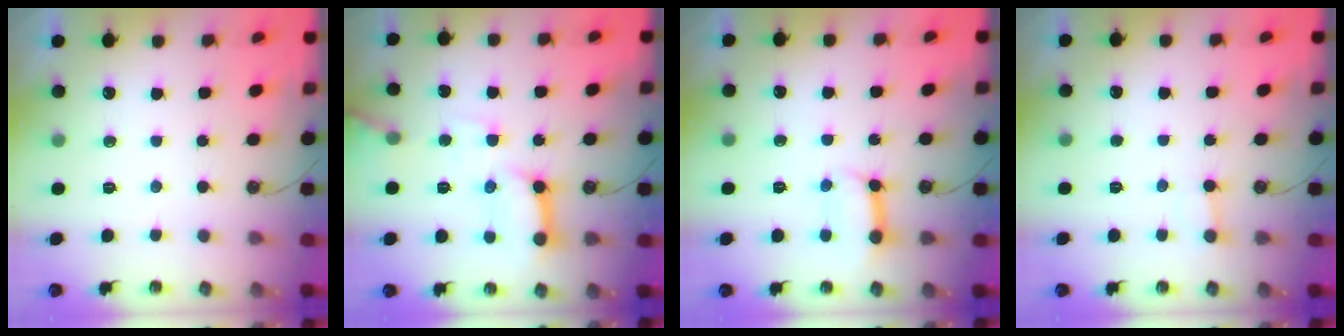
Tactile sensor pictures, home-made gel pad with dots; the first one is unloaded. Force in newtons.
{"total": 12.1, "press": 12.1, "slide": 0.9}
{"total": 9.6, "press": 9.5, "slide": 1.2}
{"total": 3.0, "press": 3.0, "slide": 0.2}